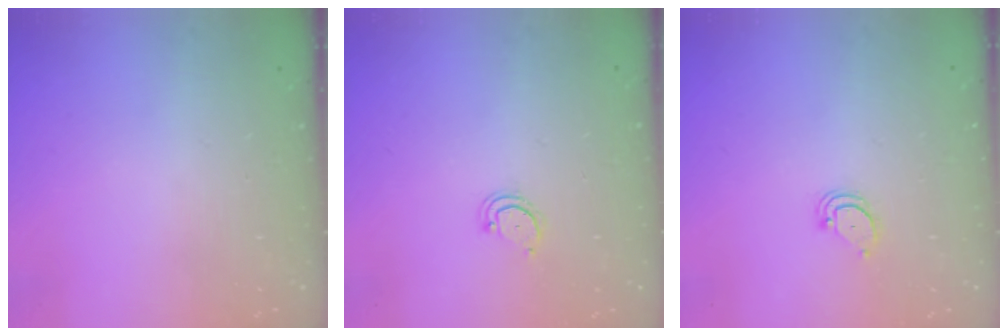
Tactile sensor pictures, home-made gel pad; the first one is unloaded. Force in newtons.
{"total": 2.3, "press": 2.3, "slide": 0.2}
{"total": 3.0, "press": 3.0, "slide": 0.2}